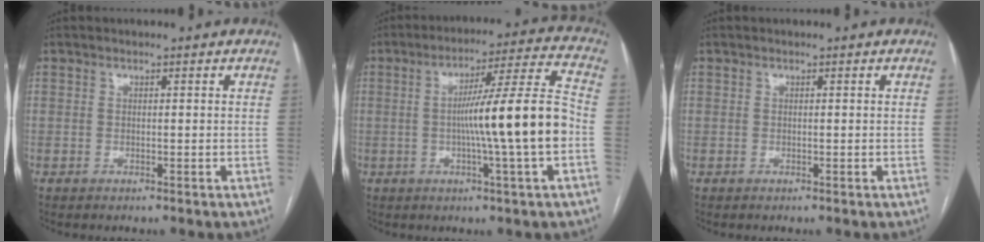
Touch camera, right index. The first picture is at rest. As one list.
[{"total": 14.3, "force": [-2.2, -1.1, 14.1], "torque": [-0.220, 0.008, -0.040]}, {"total": 0.0}]